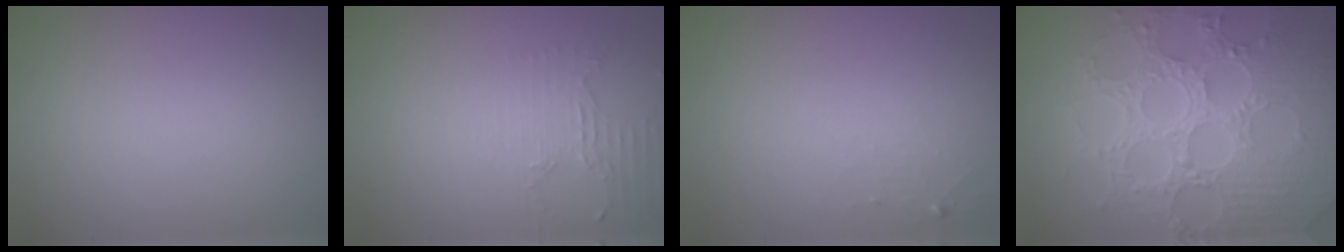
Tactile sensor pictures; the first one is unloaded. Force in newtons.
{"total": 2.1, "press": 1.5, "slide": 1.4}
{"total": 1.0, "press": 1.0, "slide": 0.1}
{"total": 8.5, "press": 6.2, "slide": 5.9}